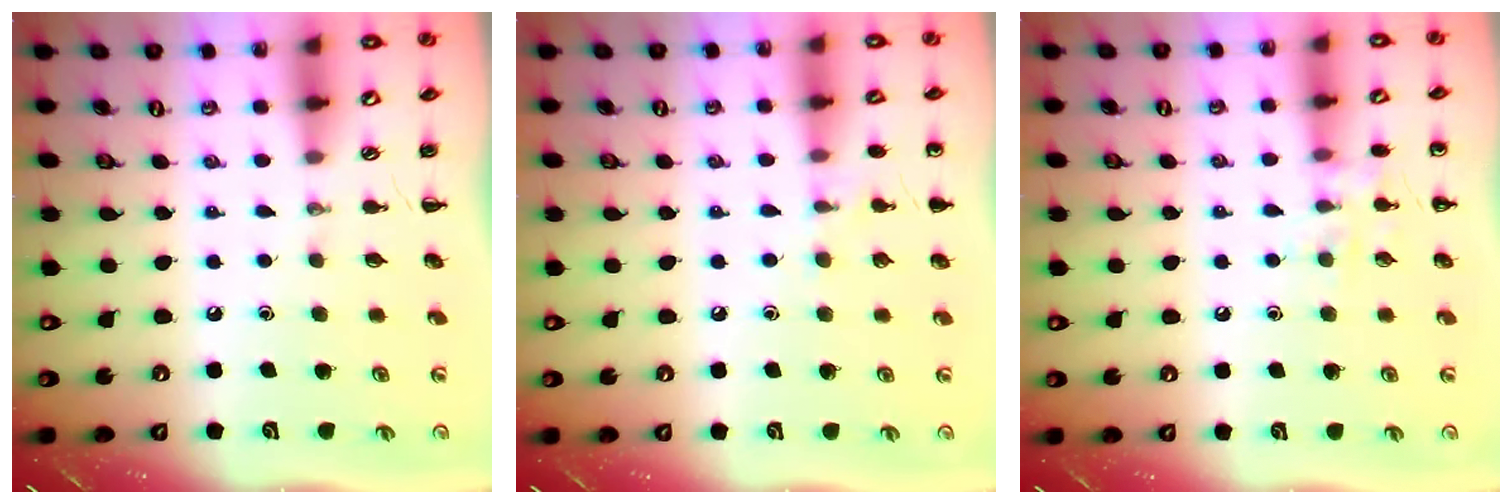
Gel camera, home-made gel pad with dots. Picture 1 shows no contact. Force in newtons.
{"total": 6.2, "press": 5.9, "slide": 1.9}
{"total": 8.0, "press": 7.8, "slide": 1.4}